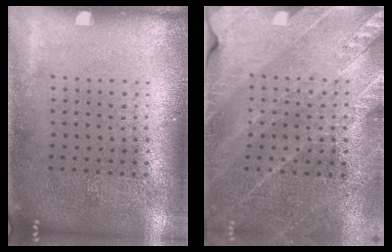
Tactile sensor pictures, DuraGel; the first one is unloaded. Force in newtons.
{"total": 2.6, "press": 2.5, "slide": 0.4}